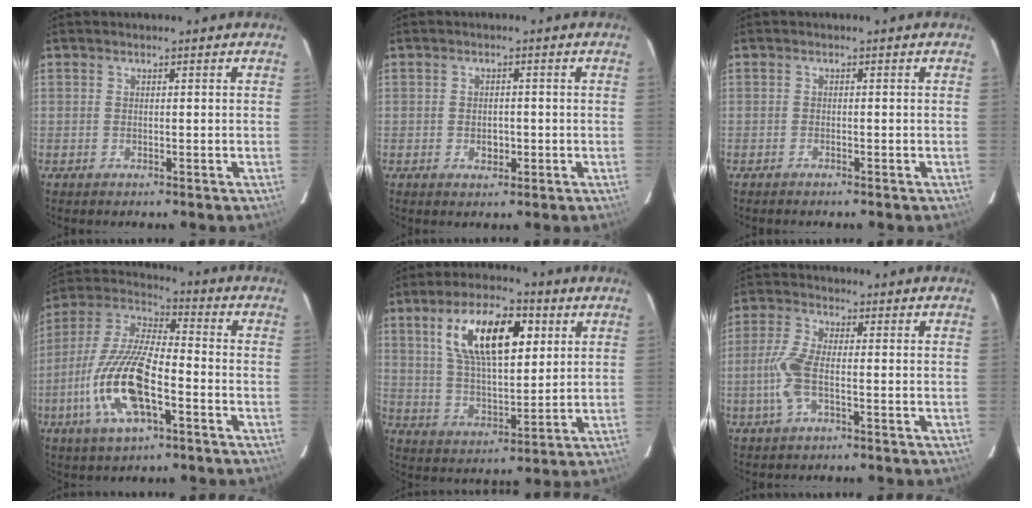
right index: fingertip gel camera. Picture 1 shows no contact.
{"total": 2.5, "force": [-0.6, 2.0, 1.4], "torque": [-0.024, 0.004, -0.005]}
{"total": 0.8, "force": [-0.8, 0.2, 0.2], "torque": [-0.009, 0.001, -0.015]}
{"total": 17.1, "force": [-6.1, 5.8, 14.9], "torque": [-0.312, -0.010, -0.121]}
{"total": 16.4, "force": [6.2, 7.0, 13.5], "torque": [-0.237, 0.024, 0.114]}
{"total": 6.7, "force": [-1.6, 2.1, 6.1], "torque": [-0.140, 0.002, -0.034]}